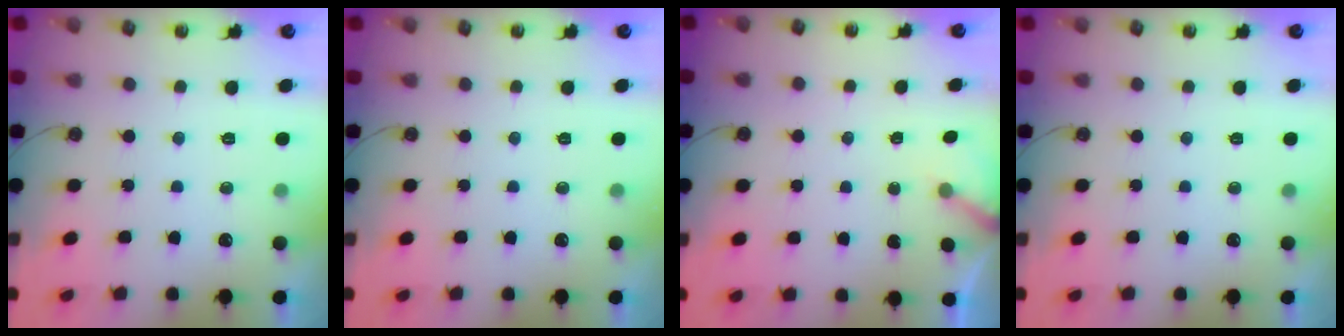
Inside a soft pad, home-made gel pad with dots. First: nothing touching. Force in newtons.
{"total": 0.0}
{"total": 2.3, "press": 2.3, "slide": 0.2}
{"total": 0.0}